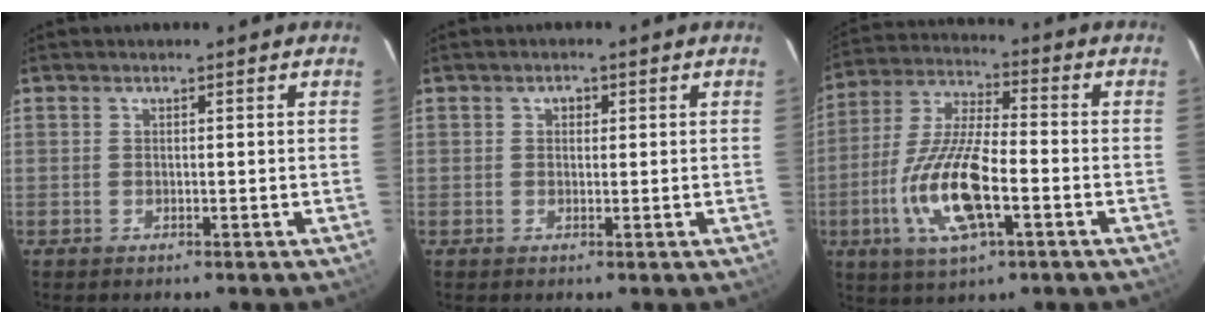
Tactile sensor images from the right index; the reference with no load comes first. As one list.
[{"total": 1.4, "force": [0.3, 1.2, 0.6], "torque": [-0.007, 0.008, 0.004]}, {"total": 15.3, "force": [-4.9, 4.8, 13.7], "torque": [-0.289, -0.009, -0.094]}]